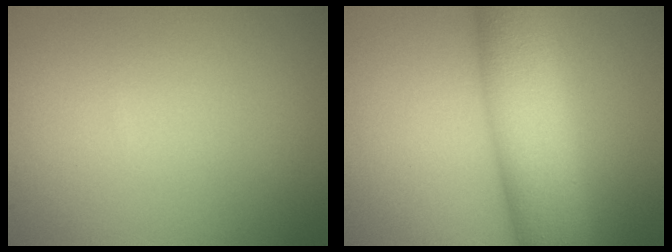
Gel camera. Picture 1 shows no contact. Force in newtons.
{"total": 9.9, "press": 9.9, "slide": 0.3}